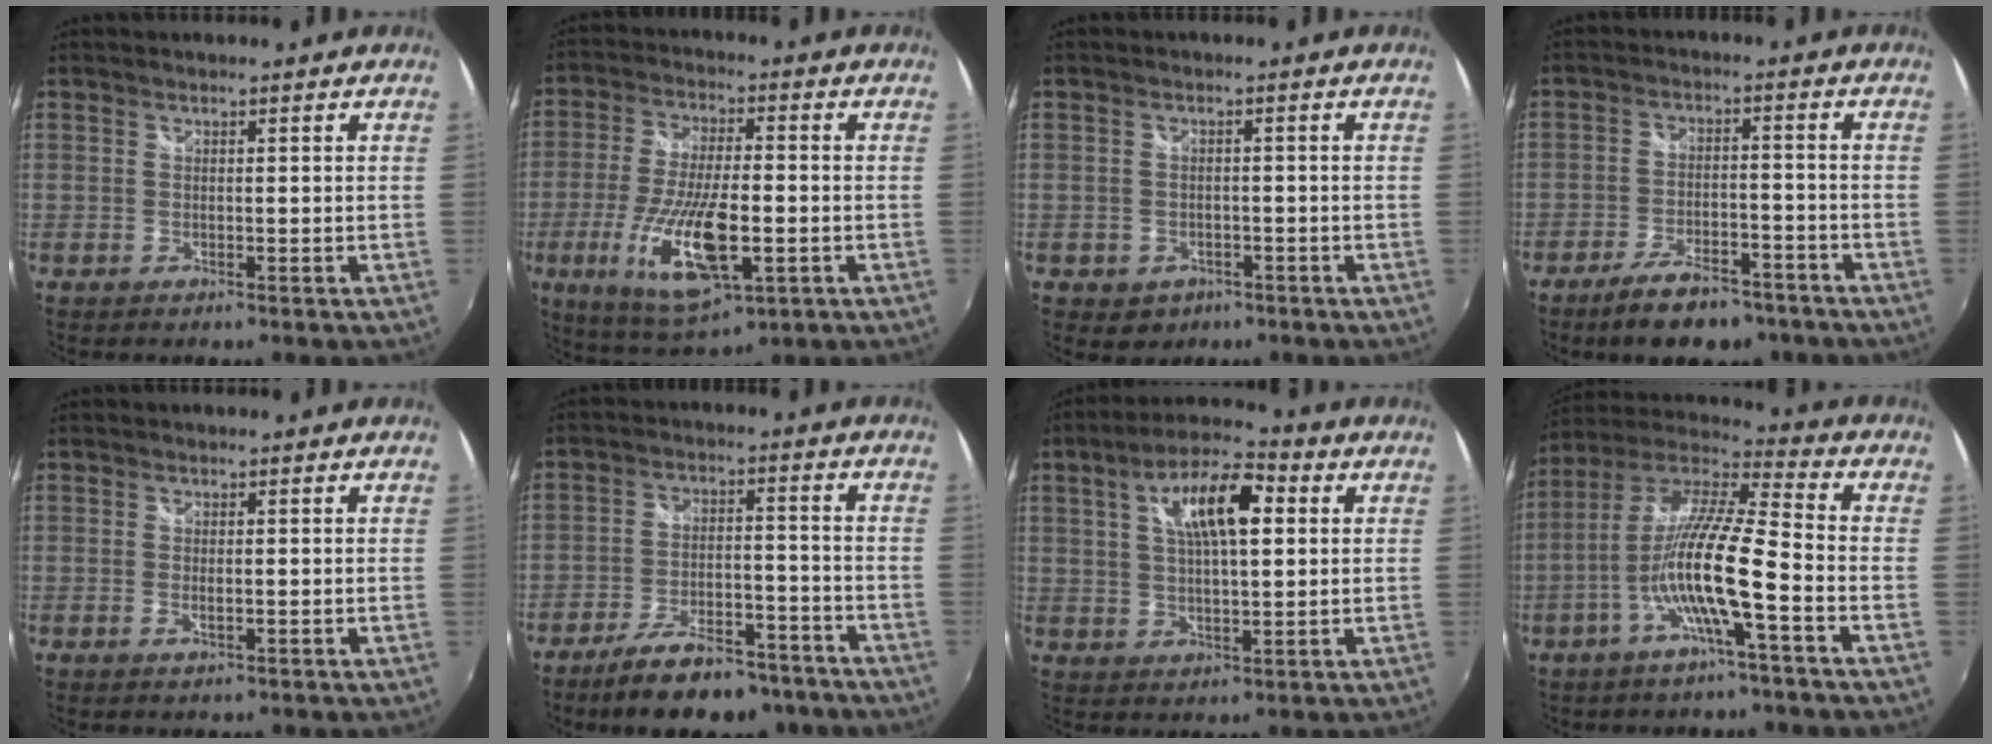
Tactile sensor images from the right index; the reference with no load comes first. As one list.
[{"total": 16.4, "force": [-4.7, 5.6, 14.6], "torque": [-0.296, -0.027, -0.082]}, {"total": 4.0, "force": [-1.8, 3.3, 1.1], "torque": [-0.033, 0.002, -0.019]}, {"total": 11.2, "force": [-8.5, 4.2, 6.0], "torque": [-0.126, -0.002, -0.131]}, {"total": 1.4, "force": [-0.4, 0.5, 1.2], "torque": [-0.024, -0.002, -0.007]}, {"total": 15.6, "force": [-12.4, 5.6, 7.7], "torque": [-0.145, 0.002, -0.177]}, {"total": 11.9, "force": [3.5, 4.3, 10.6], "torque": [-0.185, 0.023, 0.056]}, {"total": 14.6, "force": [-4.9, 1.1, 13.7], "torque": [-0.253, -0.003, -0.098]}]